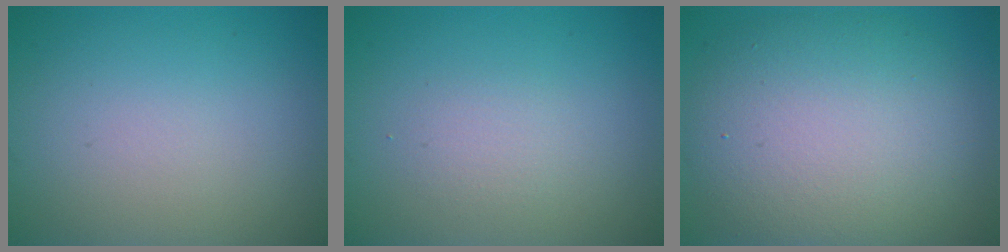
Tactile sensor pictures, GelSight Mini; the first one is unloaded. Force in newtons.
{"total": 1.3, "press": 1.3, "slide": 0.1}
{"total": 9.9, "press": 9.9, "slide": 1.0}